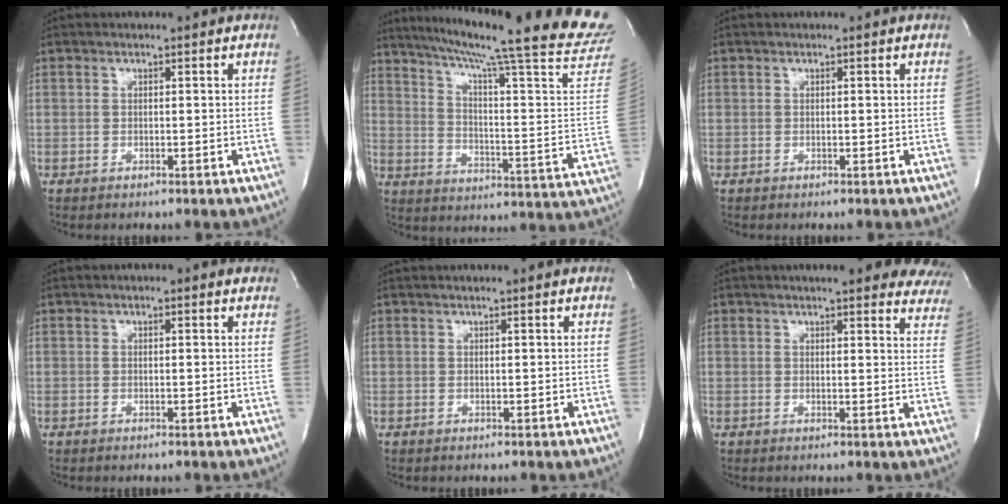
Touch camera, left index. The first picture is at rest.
{"total": 27.3, "force": [23.0, -1.5, 14.6], "torque": [-0.228, -0.089, 0.298]}
{"total": 0.0}
{"total": 2.9, "force": [2.4, 0.6, 1.5], "torque": [-0.018, 0.017, 0.024]}
{"total": 6.1, "force": [5.7, -0.1, 2.2], "torque": [-0.028, 0.031, 0.061]}
{"total": 19.7, "force": [17.8, 3.7, 7.8], "torque": [-0.087, -0.039, 0.185]}